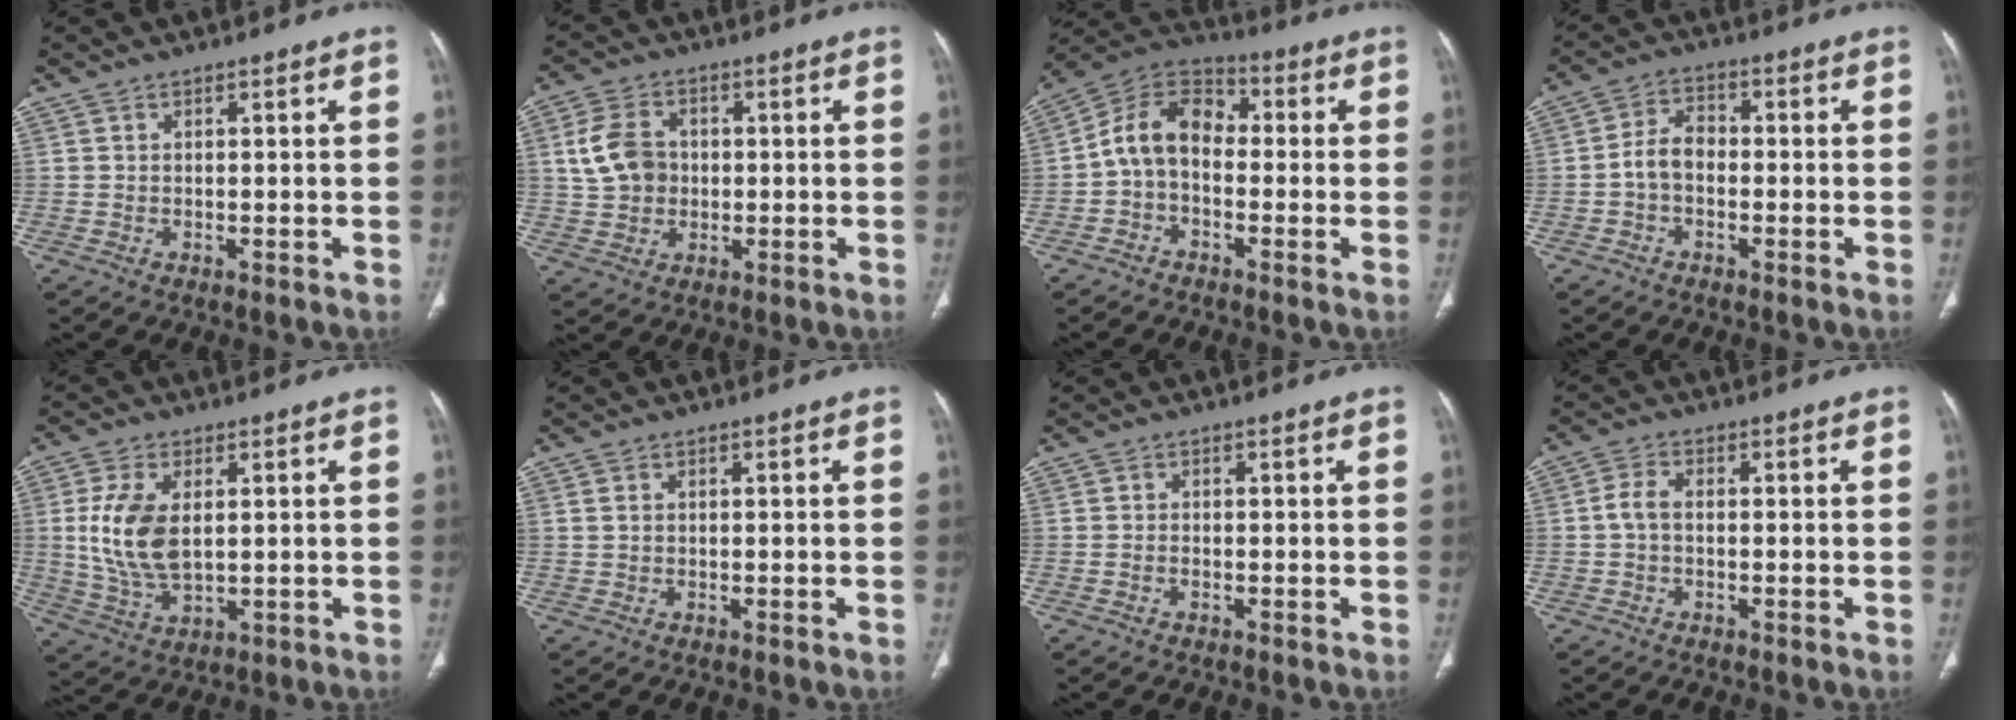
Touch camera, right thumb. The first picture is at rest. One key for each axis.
{"total": 8.6, "fx": 0.9, "fy": 6.8, "fz": 5.1, "tx": -0.084, "ty": 0.008, "tz": 0.017}
{"total": 10.2, "fx": -1.2, "fy": 7.2, "fz": 7.2, "tx": -0.112, "ty": 0.036, "tz": -0.040}
{"total": 5.1, "fx": -1.2, "fy": 3.4, "fz": 3.6, "tx": -0.059, "ty": 0.020, "tz": -0.031}
{"total": 11.3, "fx": 1.5, "fy": 6.3, "fz": 9.3, "tx": -0.195, "ty": -0.011, "tz": 0.037}
{"total": 1.1, "fx": 0.3, "fy": 0.7, "fz": 0.7, "tx": -0.019, "ty": 0.002, "tz": 0.009}
{"total": 0.7, "fx": -0.3, "fy": 0.4, "fz": 0.5, "tx": -0.010, "ty": 0.003, "tz": -0.006}
{"total": 3.2, "fx": -0.3, "fy": 1.9, "fz": 2.6, "tx": -0.054, "ty": 0.008, "tz": -0.011}